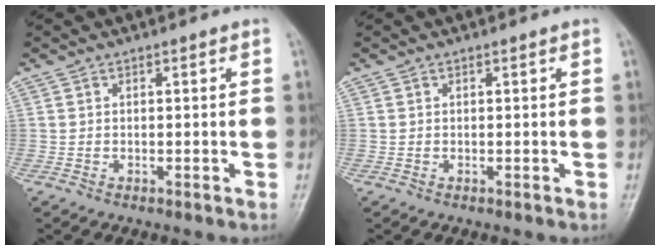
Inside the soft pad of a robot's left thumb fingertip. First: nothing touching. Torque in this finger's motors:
{"motor_torque": [0.00, 0.00, 0.00, 0.00, 0.00]}